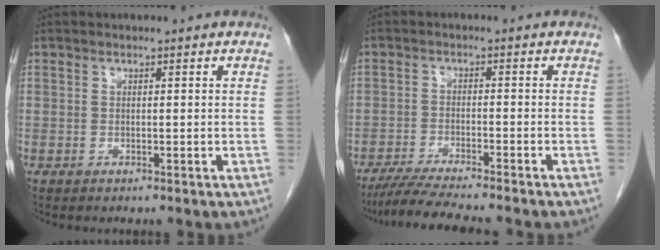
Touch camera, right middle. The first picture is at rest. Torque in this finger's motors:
{"motor_torque": [0.33, -0.28, 0.11, 0.03]}